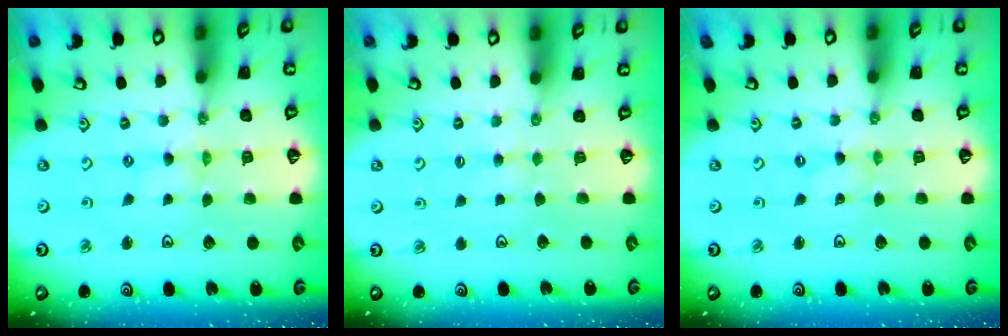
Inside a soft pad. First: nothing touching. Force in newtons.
{"total": 2.4, "press": 2.4, "slide": 0.4}
{"total": 0.0}